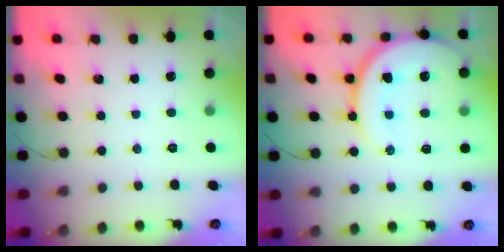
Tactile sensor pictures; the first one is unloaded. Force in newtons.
{"total": 16.8, "press": 16.7, "slide": 1.7}